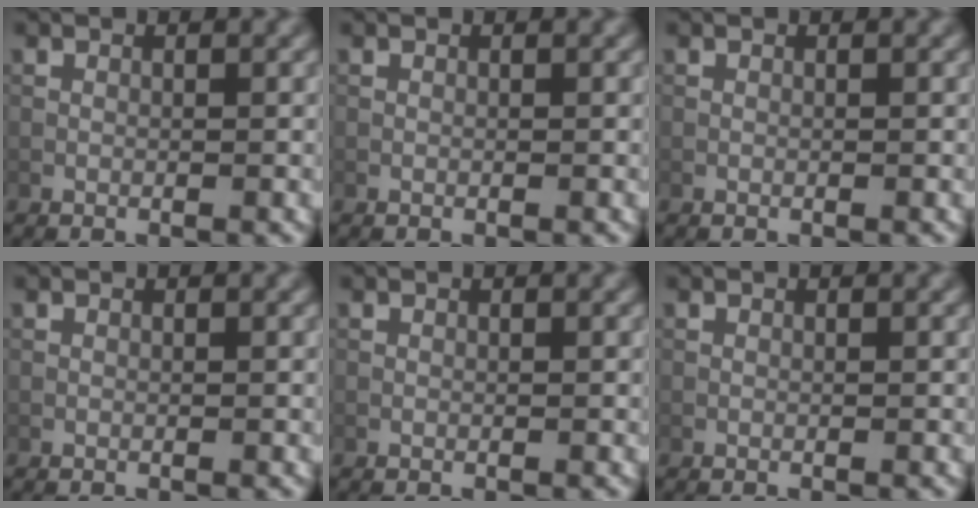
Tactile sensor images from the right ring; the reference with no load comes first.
{"total": 0.0}
{"total": 0.0}
{"total": 0.0}
{"total": 0.0}
{"total": 0.0}